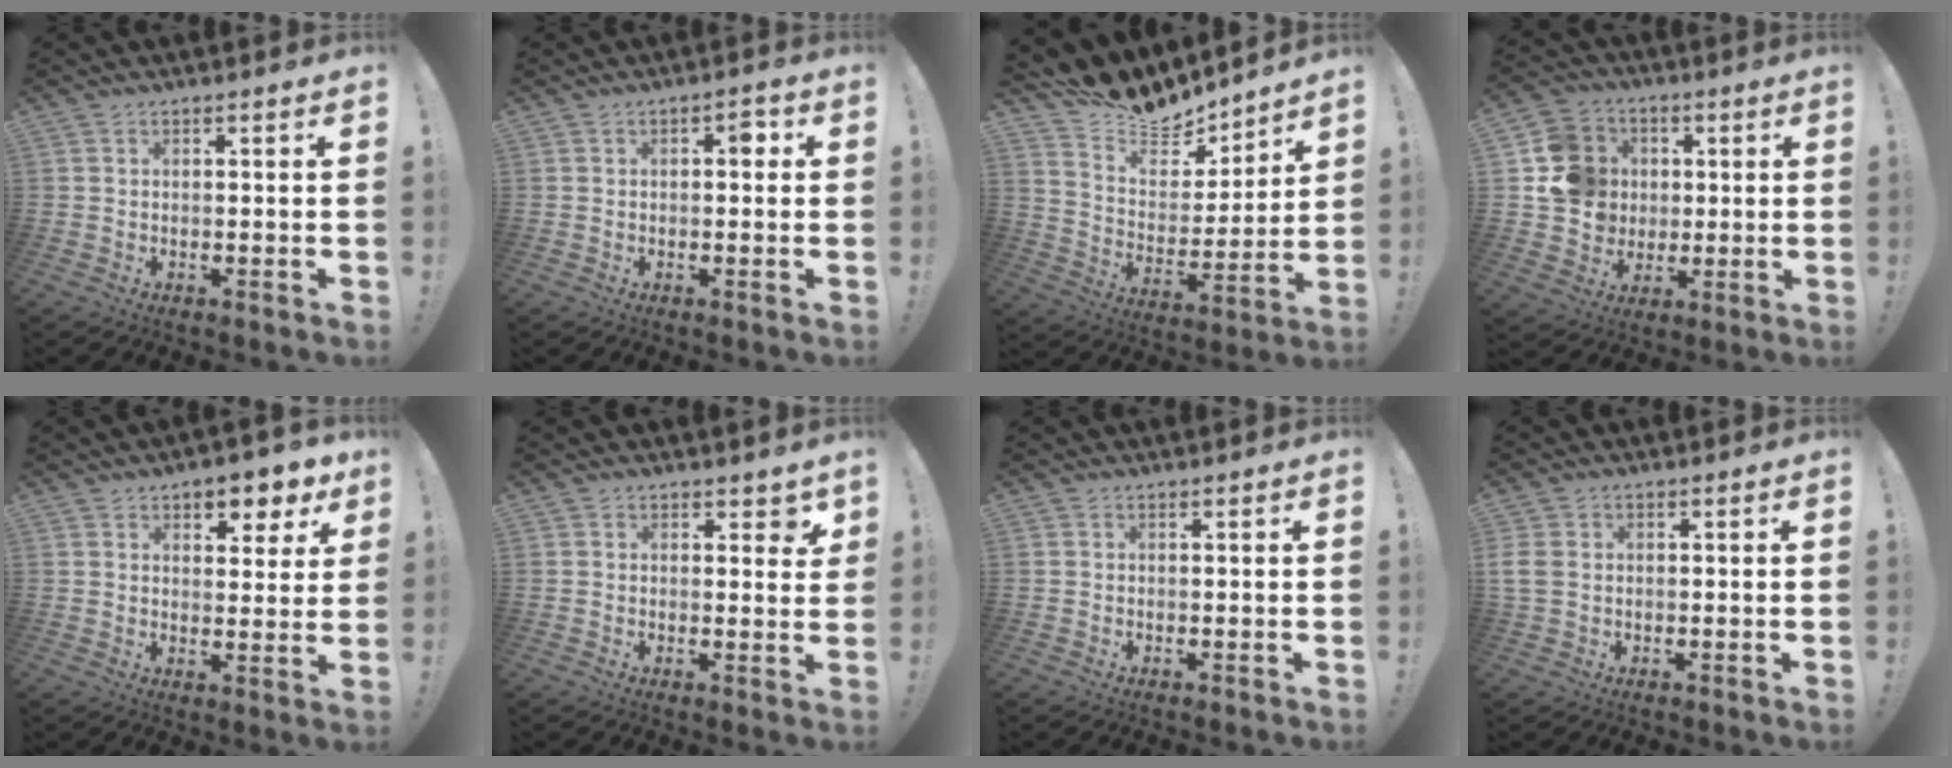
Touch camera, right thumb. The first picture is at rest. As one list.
[{"total": 3.0, "force": [0.0, 1.8, 2.4], "torque": [-0.026, 0.004, -0.008]}, {"total": 11.3, "force": [10.7, 3.4, 1.4], "torque": [-0.046, -0.101, 0.193]}, {"total": 14.4, "force": [1.5, 13.3, 5.3], "torque": [-0.075, 0.009, 0.040]}, {"total": 6.7, "force": [4.7, 3.9, 2.7], "torque": [-0.019, -0.039, 0.083]}, {"total": 2.9, "force": [2.0, 1.8, 0.9], "torque": [0.000, -0.010, 0.034]}, {"total": 0.0}, {"total": 3.8, "force": [0.5, 2.9, 2.4], "torque": [-0.046, 0.004, 0.013]}]